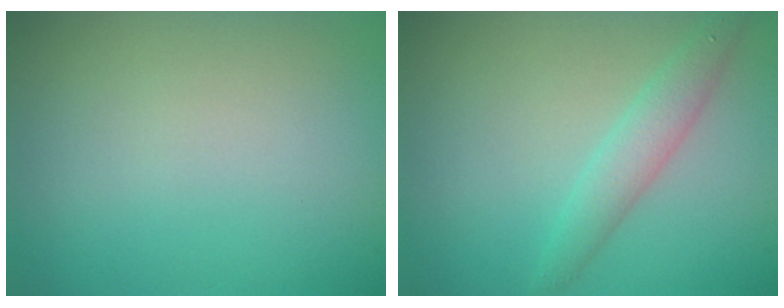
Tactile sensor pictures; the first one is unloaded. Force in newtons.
{"total": 2.4, "press": 2.4, "slide": 0.1}